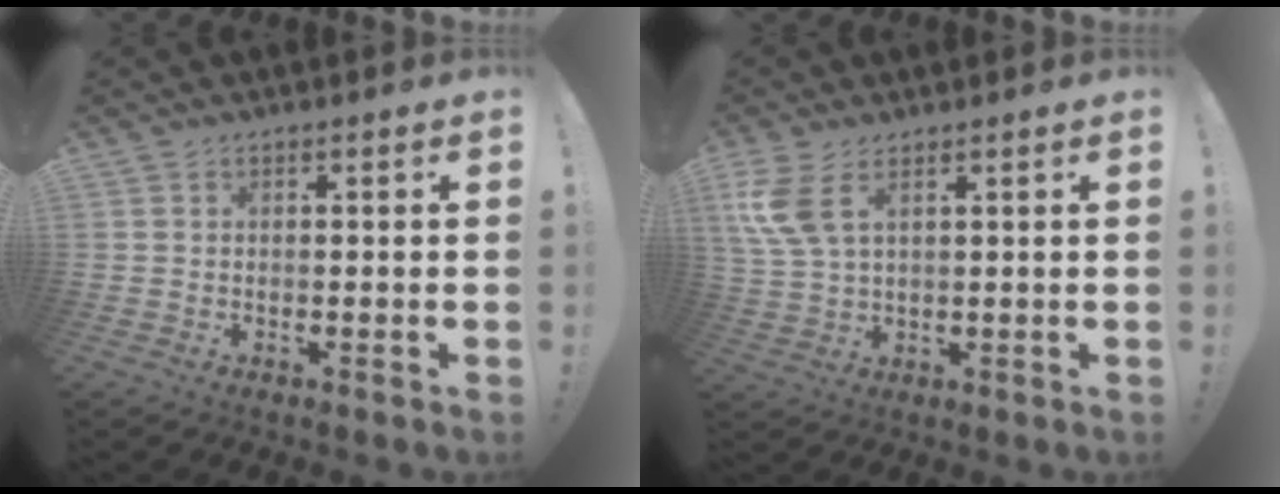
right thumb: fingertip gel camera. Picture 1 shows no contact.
{"total": 8.5, "force": [4.1, 3.7, 6.4], "torque": [-0.133, -0.014, 0.080]}